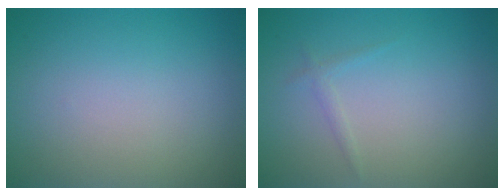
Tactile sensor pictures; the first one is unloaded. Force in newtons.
{"total": 0.8, "press": 0.8, "slide": 0.1}